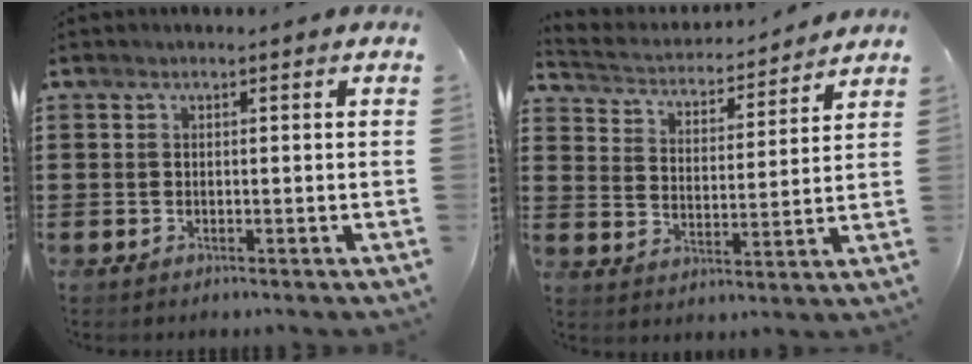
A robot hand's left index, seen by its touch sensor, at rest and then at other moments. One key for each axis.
{"total": 3.1, "fx": 3.1, "fy": 0.4, "fz": 0.1, "tx": -0.025, "ty": -0.028, "tz": 0.044}